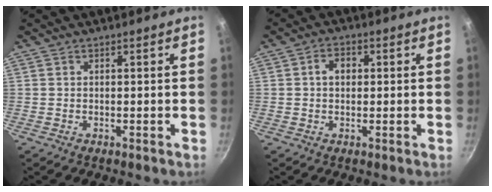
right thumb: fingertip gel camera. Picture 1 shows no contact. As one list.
[{"total": 3.7, "force": [0.5, 2.8, 2.4], "torque": [-0.024, 0.009, 0.004]}]